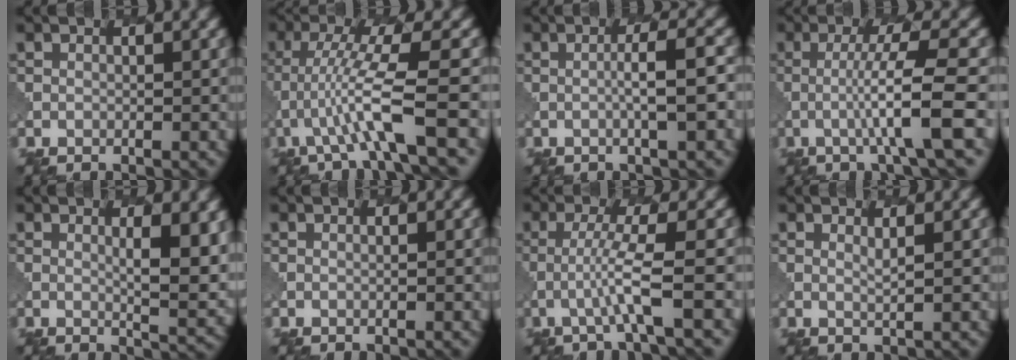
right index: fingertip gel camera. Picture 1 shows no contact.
{"total": 5.6, "force": [-1.9, 0.2, 5.3], "torque": [-0.110, 0.004, -0.035]}
{"total": 3.0, "force": [0.0, 0.4, 2.9], "torque": [-0.042, 0.009, -0.010]}
{"total": 6.2, "force": [-1.0, 0.7, 6.1], "torque": [-0.100, 0.007, -0.025]}
{"total": 5.5, "force": [1.3, 1.4, 5.2], "torque": [-0.071, -0.008, 0.028]}
{"total": 0.0}
{"total": 3.5, "force": [-0.8, 0.1, 3.4], "torque": [-0.064, 0.006, -0.027]}
{"total": 0.9, "force": [0.9, 0.0, 0.3], "torque": [-0.010, -0.004, 0.013]}